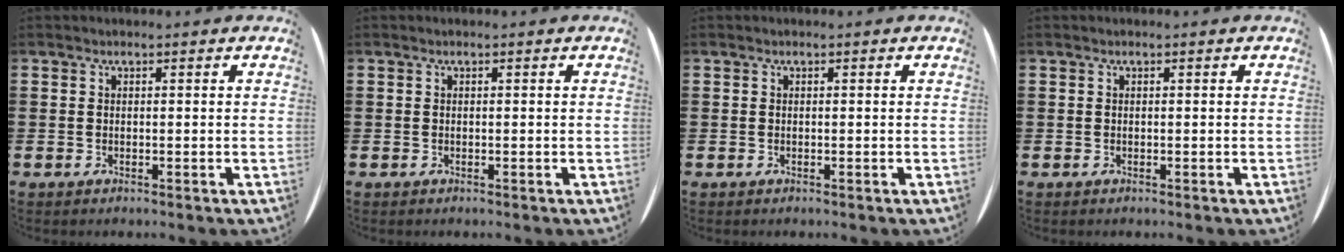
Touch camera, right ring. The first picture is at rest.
{"total": 0.0}
{"total": 0.0}
{"total": 0.0}